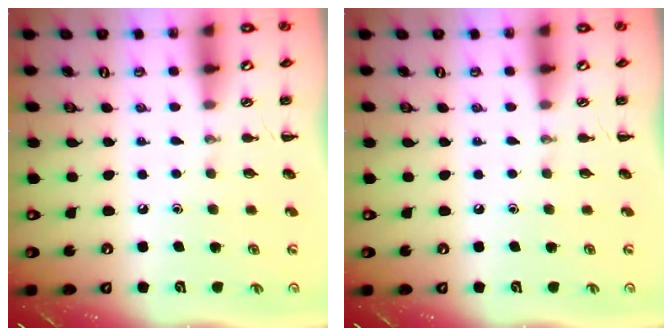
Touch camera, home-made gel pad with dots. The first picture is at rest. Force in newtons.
{"total": 0.0}